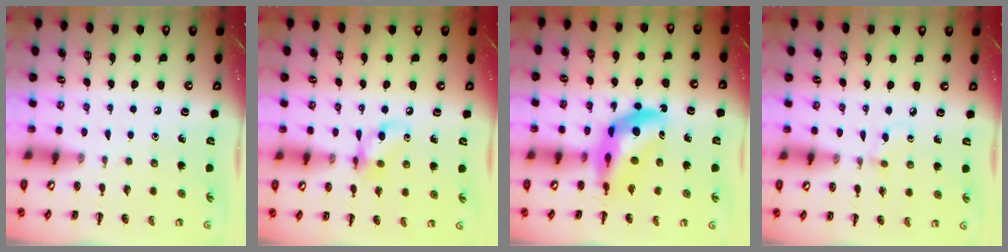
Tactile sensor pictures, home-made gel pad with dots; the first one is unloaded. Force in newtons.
{"total": 9.1, "press": 9.1, "slide": 0.7}
{"total": 9.7, "press": 9.2, "slide": 3.1}
{"total": 3.0, "press": 2.7, "slide": 1.3}